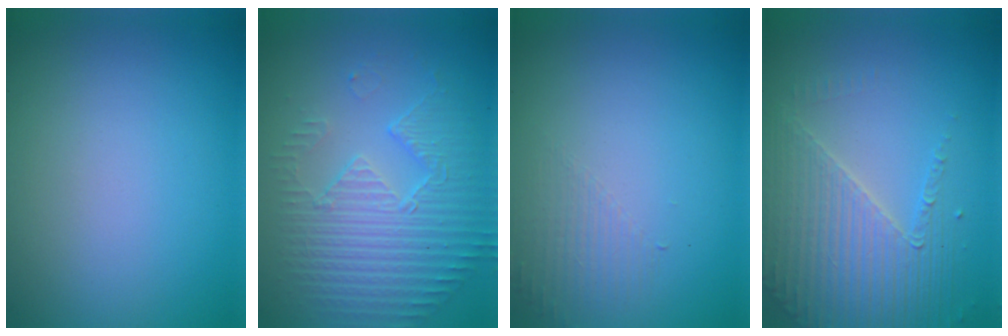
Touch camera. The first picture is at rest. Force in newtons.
{"total": 4.9, "press": 3.5, "slide": 3.4}
{"total": 1.4, "press": 0.2, "slide": 1.4}
{"total": 4.0, "press": 3.8, "slide": 1.3}